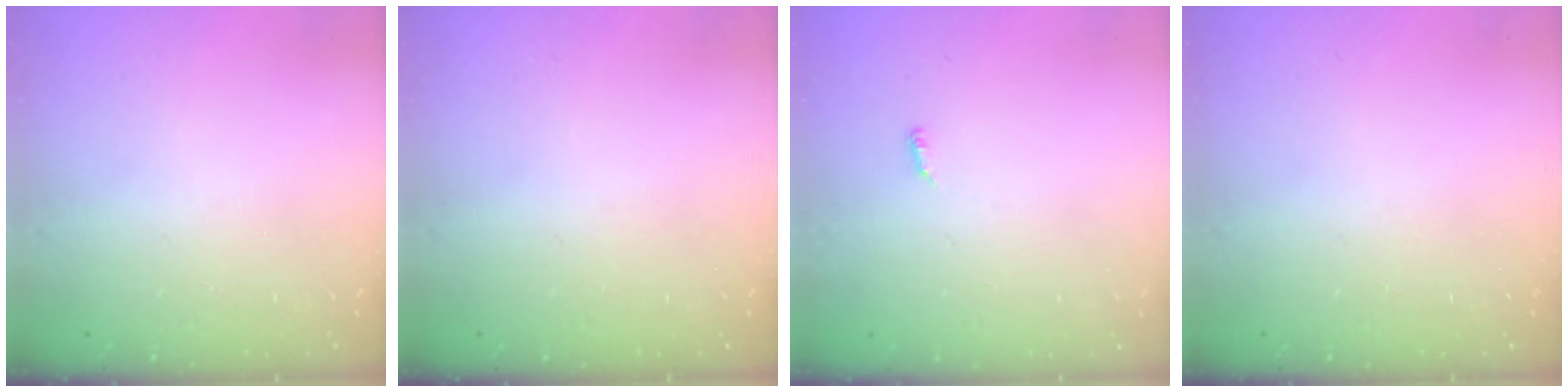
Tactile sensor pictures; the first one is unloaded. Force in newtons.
{"total": 0.0}
{"total": 3.4, "press": 3.4, "slide": 0.5}
{"total": 0.0}